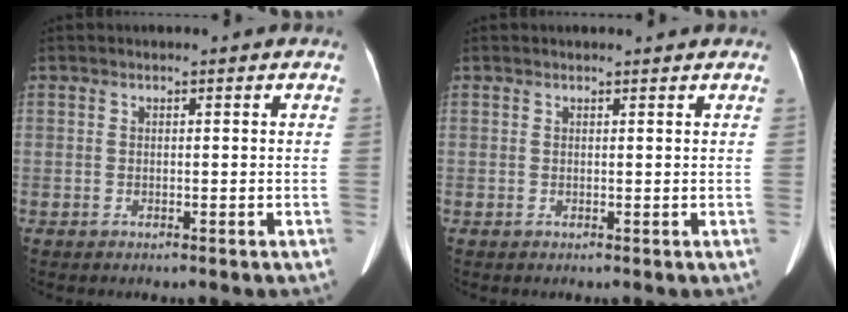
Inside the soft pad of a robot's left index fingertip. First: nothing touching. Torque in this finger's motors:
{"motor_torque": [-0.60, 0.44, -0.23, -0.02]}